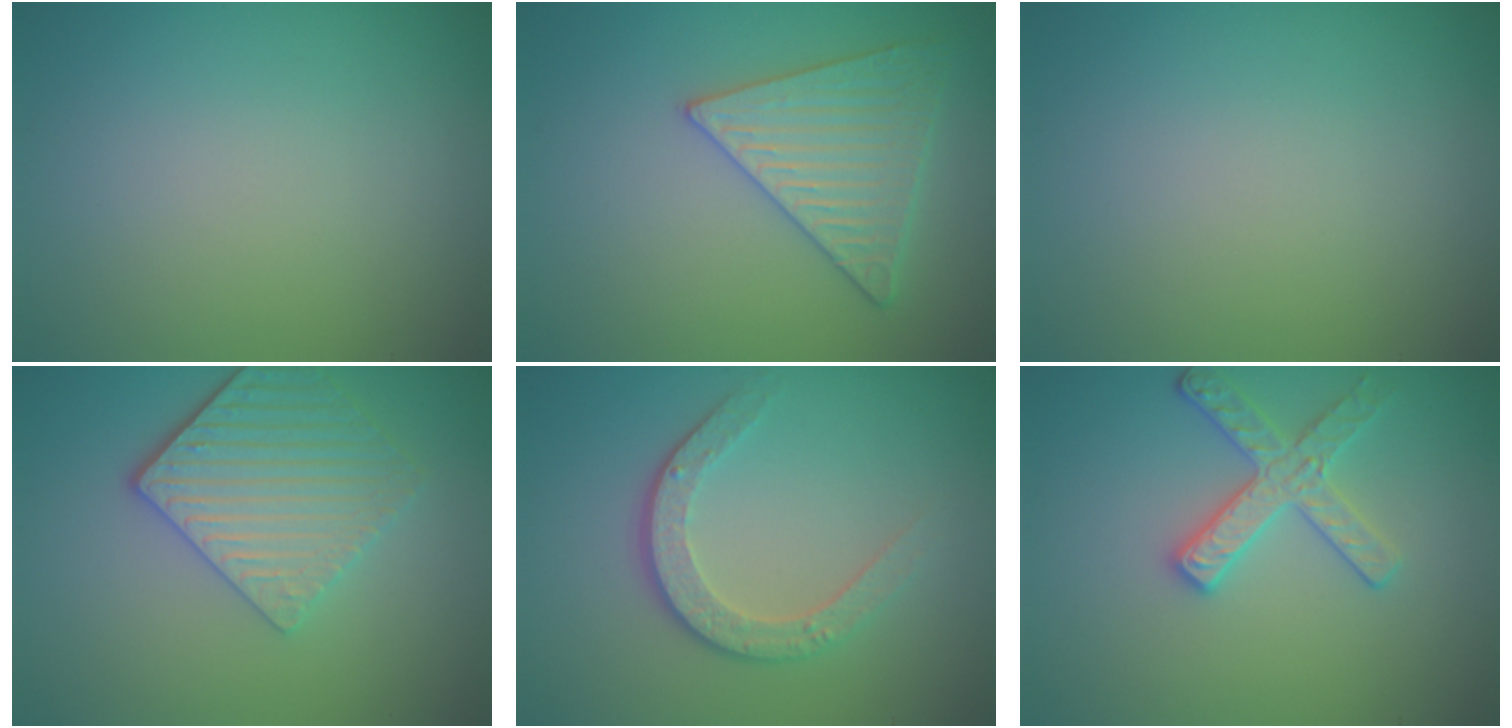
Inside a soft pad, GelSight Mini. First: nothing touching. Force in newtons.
{"total": 3.9, "press": 3.6, "slide": 1.3}
{"total": 0.0}
{"total": 4.5, "press": 3.7, "slide": 2.5}
{"total": 3.4, "press": 2.6, "slide": 2.3}
{"total": 2.8, "press": 2.8, "slide": 0.3}